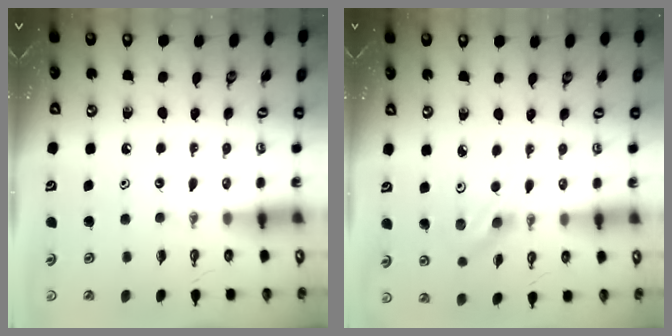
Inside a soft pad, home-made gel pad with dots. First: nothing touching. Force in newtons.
{"total": 2.6, "press": 2.3, "slide": 1.1}